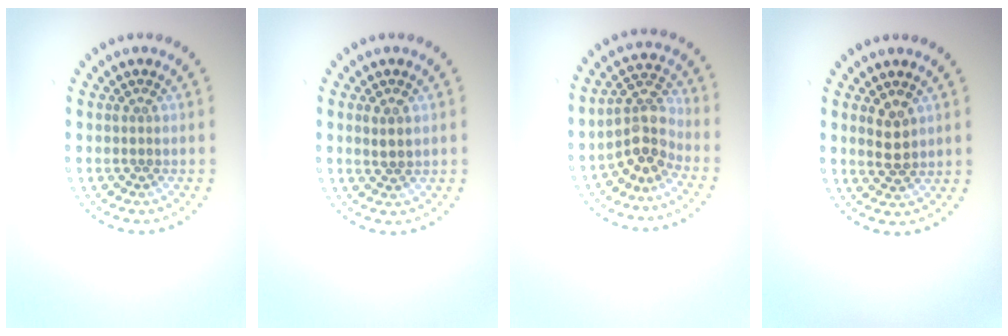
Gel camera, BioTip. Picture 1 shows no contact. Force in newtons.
{"total": 0.9, "press": 0.9, "slide": 0.2}
{"total": 3.6, "press": 2.9, "slide": 2.1}
{"total": 2.2, "press": 2.2, "slide": 0.5}